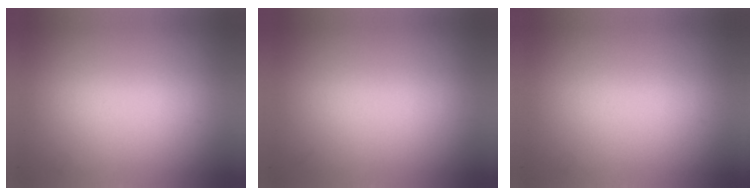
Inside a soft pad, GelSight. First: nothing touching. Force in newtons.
{"total": 0.0}
{"total": 0.0}